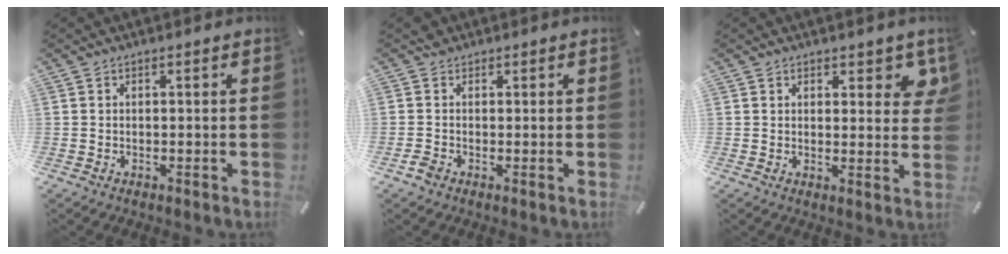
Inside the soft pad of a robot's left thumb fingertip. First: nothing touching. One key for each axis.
{"total": 2.6, "fx": 0.5, "fy": 2.5, "fz": 0.3, "tx": -0.006, "ty": 0.007, "tz": 0.010}
{"total": 5.4, "fx": 3.5, "fy": 2.9, "fz": 2.8, "tx": -0.015, "ty": -0.020, "tz": 0.056}